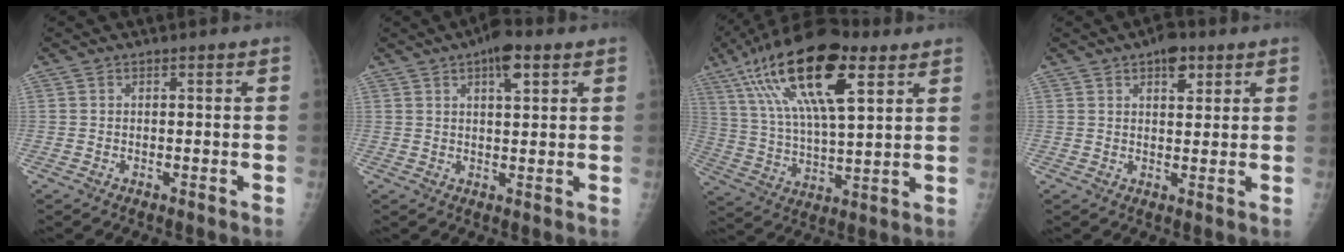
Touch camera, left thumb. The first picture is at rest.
{"total": 5.8, "force": [3.1, 2.2, 4.5], "torque": [-0.057, -0.006, 0.042]}
{"total": 22.4, "force": [10.8, 7.9, 18.0], "torque": [-0.325, -0.012, 0.189]}
{"total": 4.9, "force": [2.8, 2.5, 3.2], "torque": [-0.026, -0.011, 0.037]}